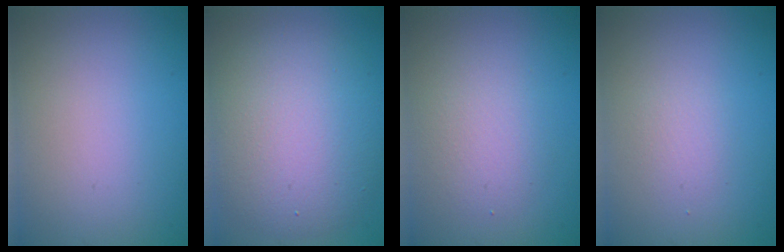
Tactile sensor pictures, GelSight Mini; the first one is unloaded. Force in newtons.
{"total": 8.4, "press": 8.4, "slide": 0.6}
{"total": 2.4, "press": 2.4, "slide": 0.1}
{"total": 1.2, "press": 1.2, "slide": 0.0}